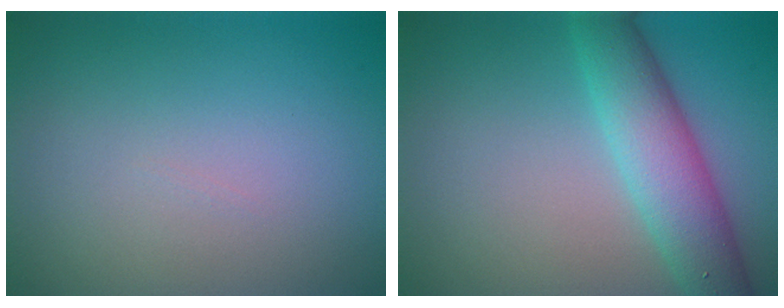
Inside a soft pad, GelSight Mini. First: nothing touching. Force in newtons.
{"total": 5.7, "press": 5.7, "slide": 0.0}